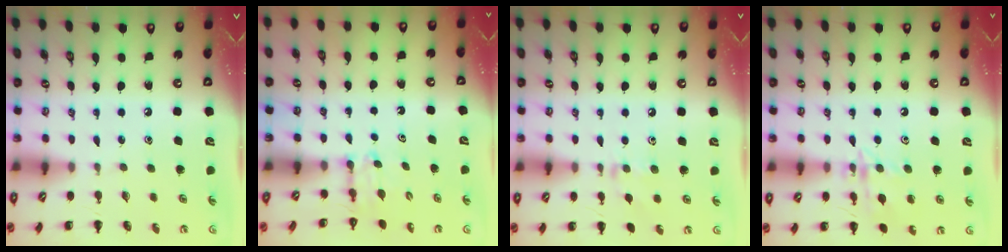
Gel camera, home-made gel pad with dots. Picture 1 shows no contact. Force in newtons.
{"total": 2.6, "press": 2.4, "slide": 1.0}
{"total": 7.0, "press": 6.7, "slide": 1.8}
{"total": 12.7, "press": 12.7, "slide": 0.8}